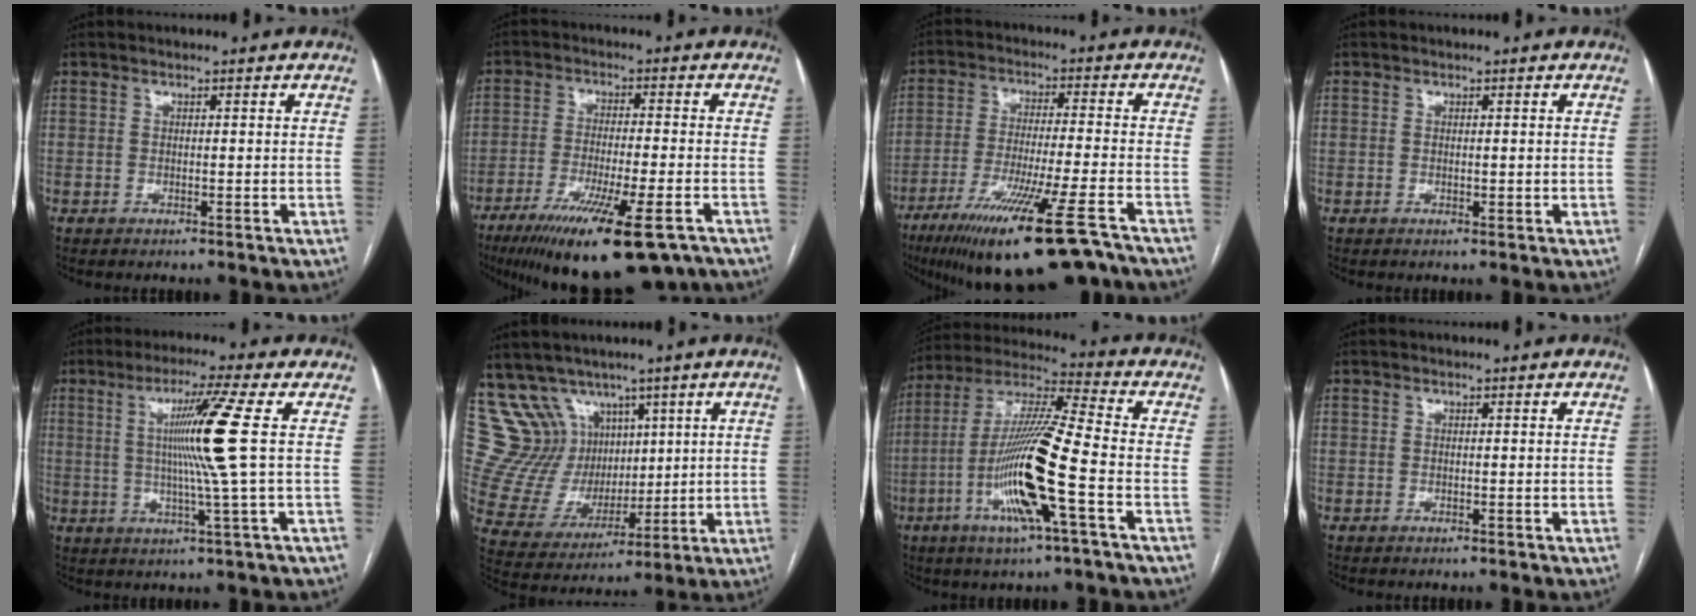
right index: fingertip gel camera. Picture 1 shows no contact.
{"total": 19.7, "force": [-13.4, 3.0, 14.0], "torque": [-0.191, -0.042, -0.207]}
{"total": 20.0, "force": [-13.8, 1.5, 14.3], "torque": [-0.211, -0.049, -0.224]}
{"total": 0.8, "force": [0.0, 0.4, 0.6], "torque": [-0.009, -0.003, 0.000]}
{"total": 10.1, "force": [1.4, -2.6, 9.7], "torque": [-0.172, -0.002, 0.033]}
{"total": 12.4, "force": [7.8, 9.0, 3.6], "torque": [-0.081, 0.046, 0.171]}
{"total": 16.6, "force": [-5.2, 0.3, 15.8], "torque": [-0.316, -0.009, -0.103]}
{"total": 0.0}